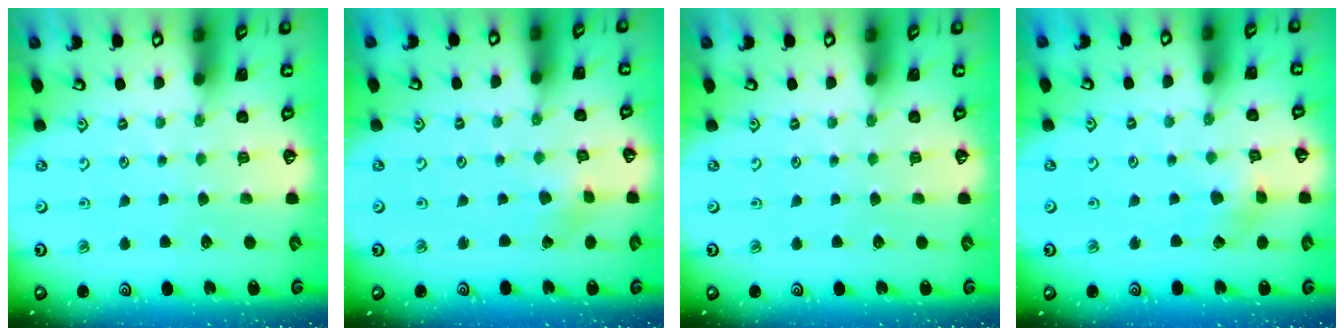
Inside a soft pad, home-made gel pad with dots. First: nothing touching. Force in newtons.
{"total": 0.7, "press": 0.7, "slide": 0.1}
{"total": 0.0}
{"total": 2.3, "press": 2.3, "slide": 0.2}